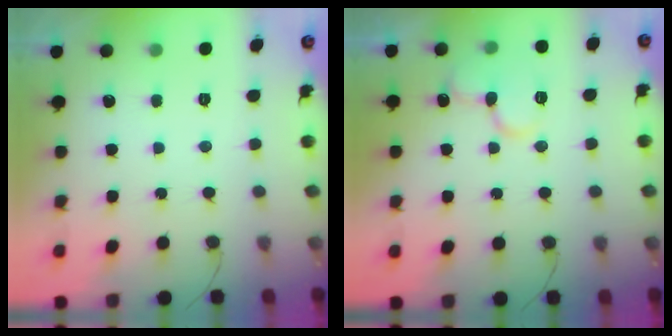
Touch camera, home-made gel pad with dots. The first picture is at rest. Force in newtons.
{"total": 11.8, "press": 11.7, "slide": 1.4}